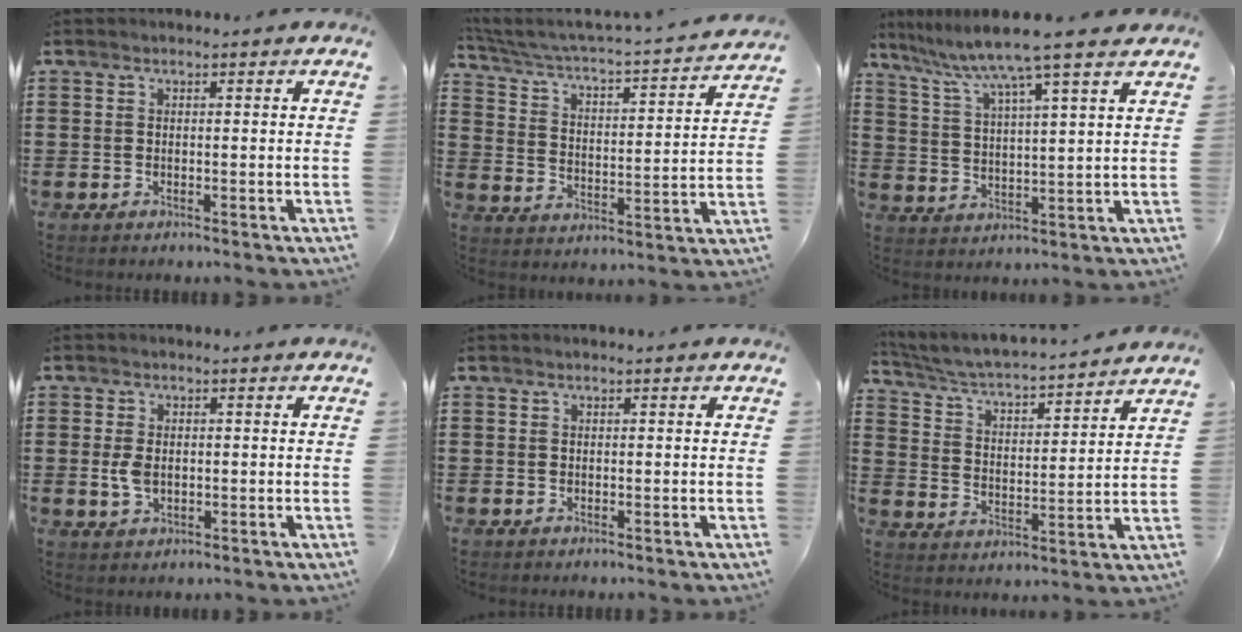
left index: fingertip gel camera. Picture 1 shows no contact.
{"total": 2.2, "force": [1.8, 0.2, 1.2], "torque": [-0.041, -0.034, 0.017]}
{"total": 7.6, "force": [6.2, -1.0, 4.3], "torque": [-0.104, -0.036, 0.102]}
{"total": 3.2, "force": [0.1, 1.9, 2.5], "torque": [-0.066, -0.001, -0.003]}
{"total": 0.0}
{"total": 3.9, "force": [3.7, -0.1, 1.3], "torque": [-0.044, -0.036, 0.052]}